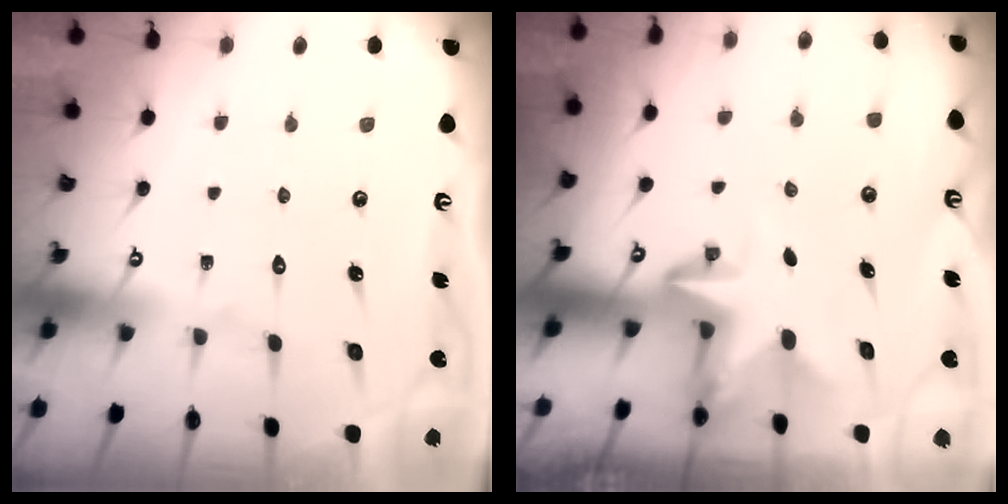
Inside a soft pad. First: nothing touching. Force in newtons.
{"total": 2.9, "press": 2.9, "slide": 0.1}